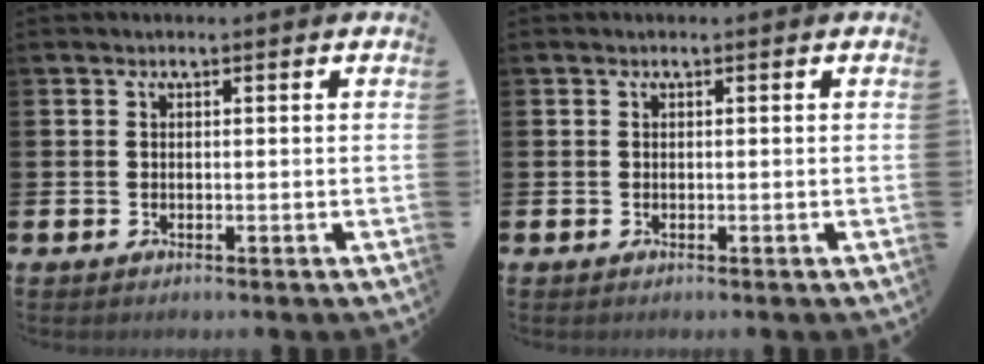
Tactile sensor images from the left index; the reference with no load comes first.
{"total": 0.0}